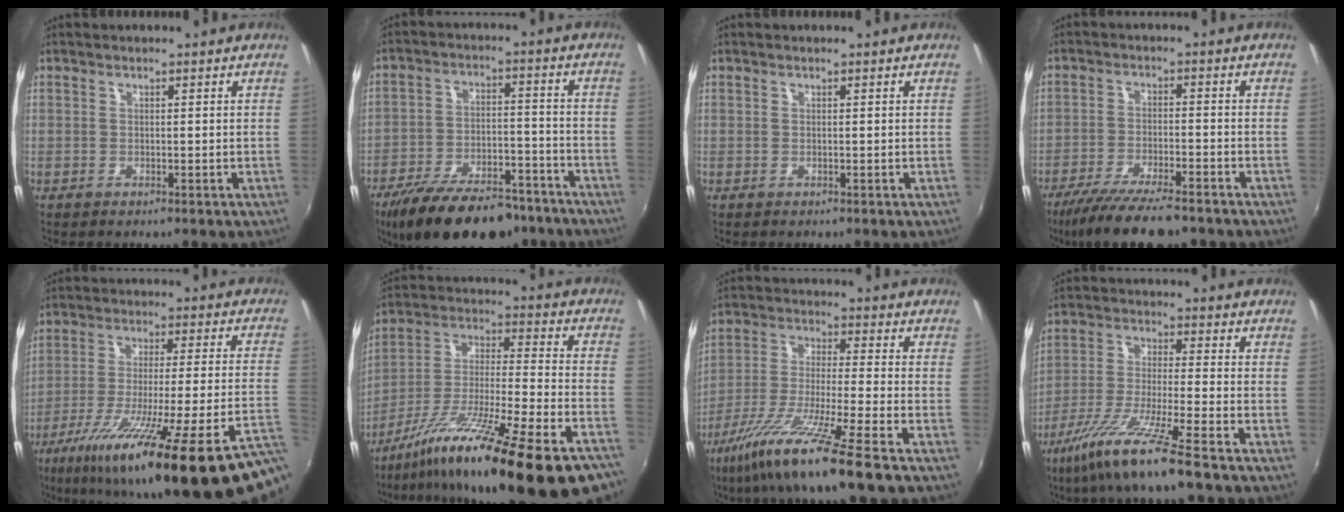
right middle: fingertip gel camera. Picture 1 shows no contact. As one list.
[{"total": 21.9, "force": [-16.8, 8.4, 11.2], "torque": [-0.213, -0.014, -0.248]}, {"total": 0.0}, {"total": 12.9, "force": [-10.4, 2.5, 7.1], "torque": [-0.152, -0.029, -0.174]}, {"total": 30.4, "force": [-19.4, 2.1, 23.4], "torque": [-0.343, -0.092, -0.286]}, {"total": 30.8, "force": [-22.2, 3.7, 21.0], "torque": [-0.326, -0.069, -0.345]}, {"total": 15.2, "force": [-10.4, -0.4, 11.1], "torque": [-0.224, -0.037, -0.187]}, {"total": 12.9, "force": [-9.2, -0.6, 9.0], "torque": [-0.182, -0.028, -0.167]}]